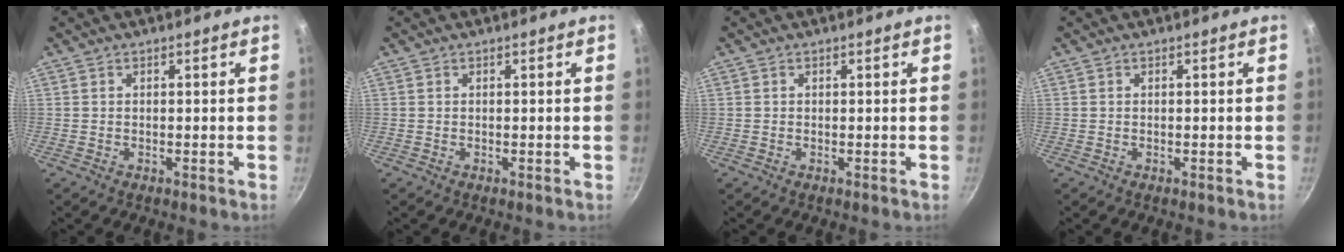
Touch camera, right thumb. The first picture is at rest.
{"total": 0.0}
{"total": 0.0}
{"total": 0.0}